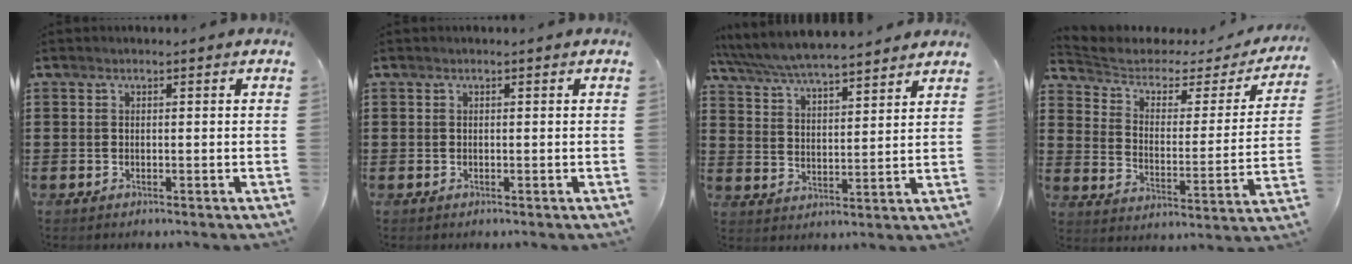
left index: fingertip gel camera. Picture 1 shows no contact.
{"total": 0.0}
{"total": 6.3, "force": [6.1, 0.3, 1.6], "torque": [-0.058, -0.030, 0.106]}
{"total": 3.5, "force": [2.2, 2.2, 1.6], "torque": [-0.051, -0.014, 0.028]}